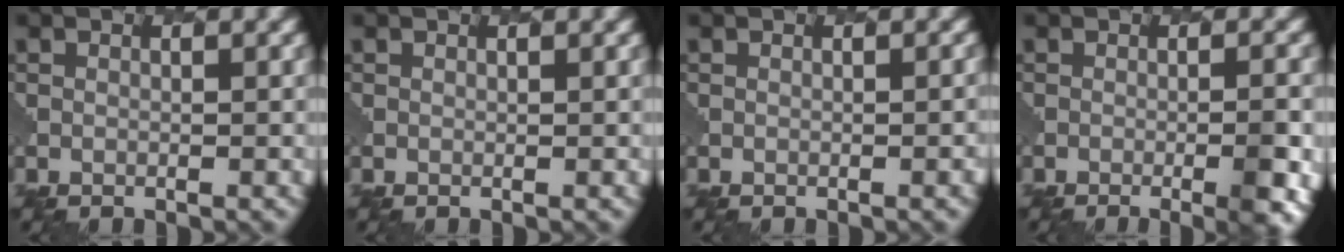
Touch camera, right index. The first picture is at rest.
{"total": 0.0}
{"total": 1.3, "force": [-0.3, 0.6, 1.1], "torque": [0.004, 0.007, -0.003]}
{"total": 4.8, "force": [-1.6, 1.6, 4.3], "torque": [-0.045, 0.005, -0.015]}